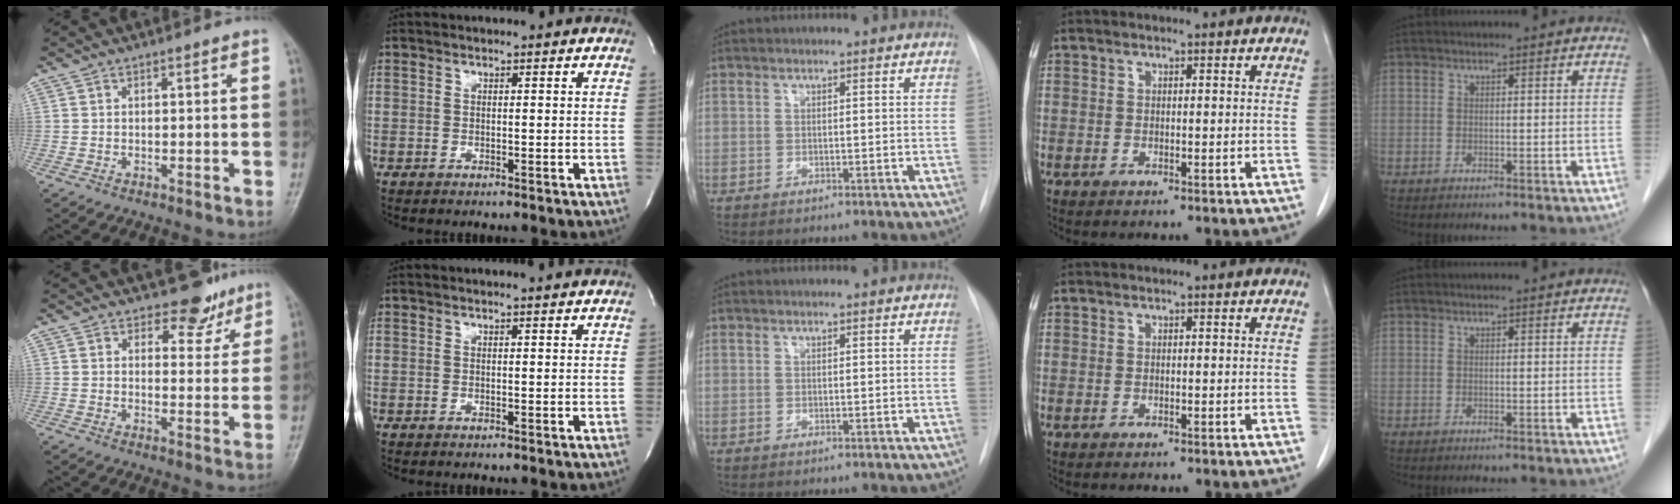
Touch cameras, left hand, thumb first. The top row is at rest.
{"thumb": {"total": 5.7, "force": [4.5, 3.3, 1.2], "torque": [0.017, -0.032, 0.053]}, "index": {"total": 0.9, "force": [0.9, -0.2, 0.1], "torque": [-0.010, -0.005, 0.010]}}